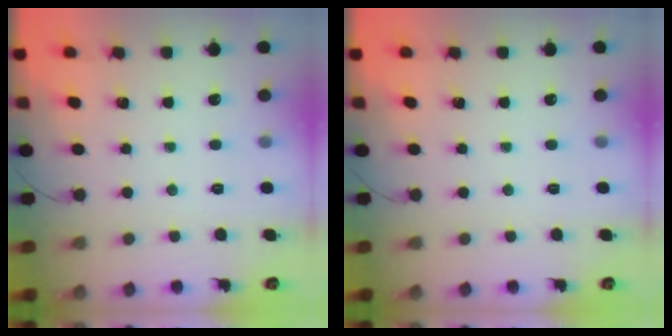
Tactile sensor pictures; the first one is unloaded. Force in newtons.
{"total": 0.0}